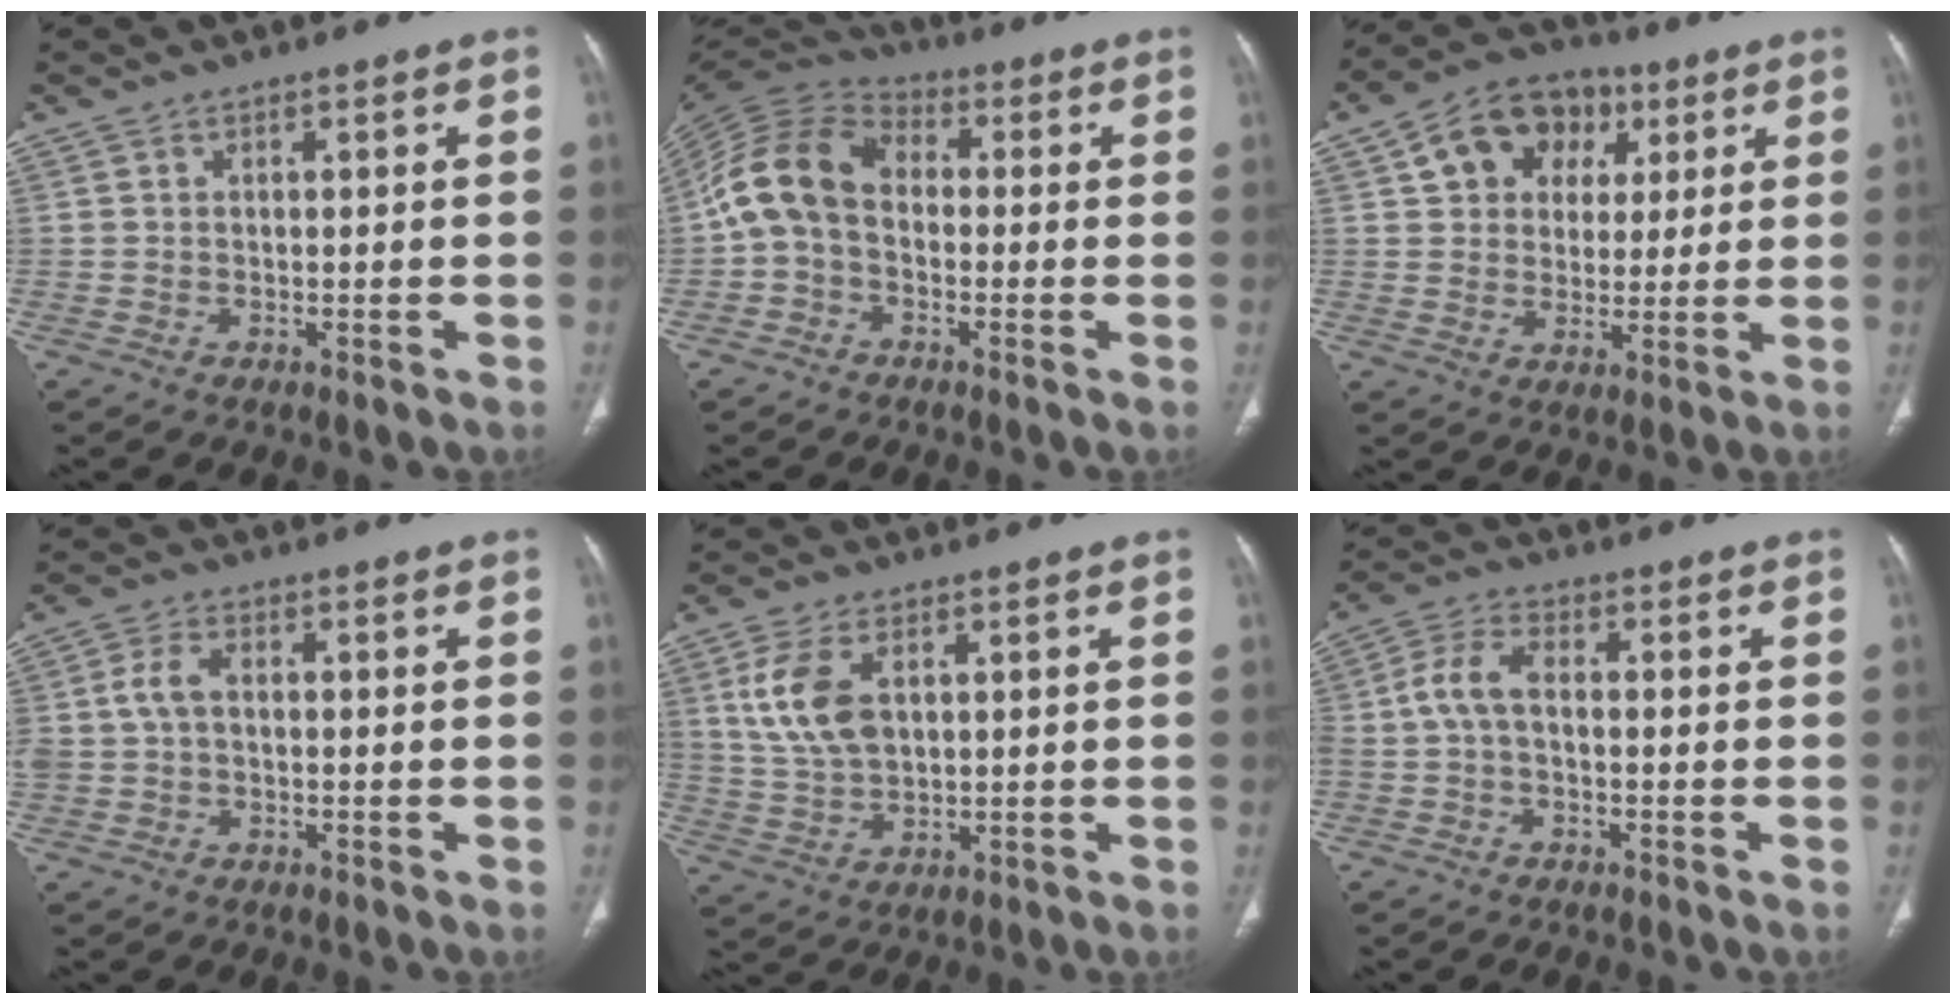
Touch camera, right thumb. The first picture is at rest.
{"total": 11.6, "force": [-0.9, 8.5, 7.9], "torque": [-0.149, 0.033, -0.033]}
{"total": 13.1, "force": [4.9, 10.2, 6.6], "torque": [-0.074, 0.003, 0.074]}
{"total": 4.8, "force": [1.1, 2.7, 3.8], "torque": [-0.095, 0.009, 0.023]}
{"total": 9.3, "force": [2.8, 5.4, 7.1], "torque": [-0.144, -0.004, 0.061]}
{"total": 5.8, "force": [-0.8, 2.9, 5.0], "torque": [-0.113, 0.020, -0.027]}